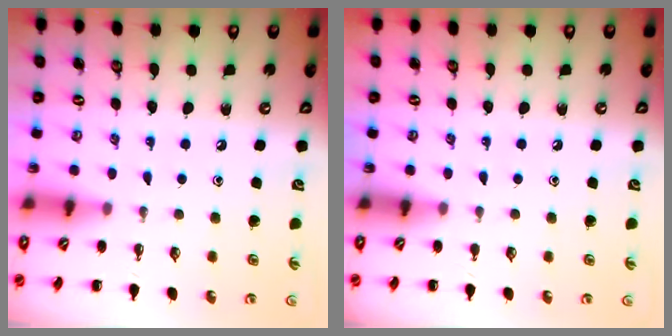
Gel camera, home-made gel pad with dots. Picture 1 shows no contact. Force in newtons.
{"total": 0.0}